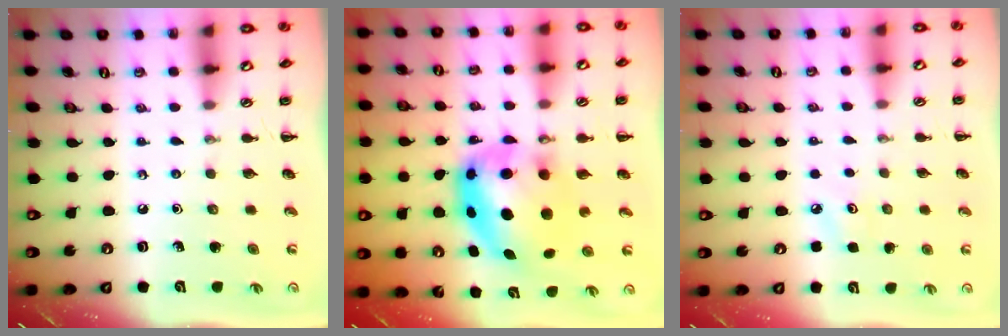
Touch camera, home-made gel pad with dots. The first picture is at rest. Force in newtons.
{"total": 9.0, "press": 8.7, "slide": 2.3}
{"total": 3.6, "press": 3.5, "slide": 1.0}